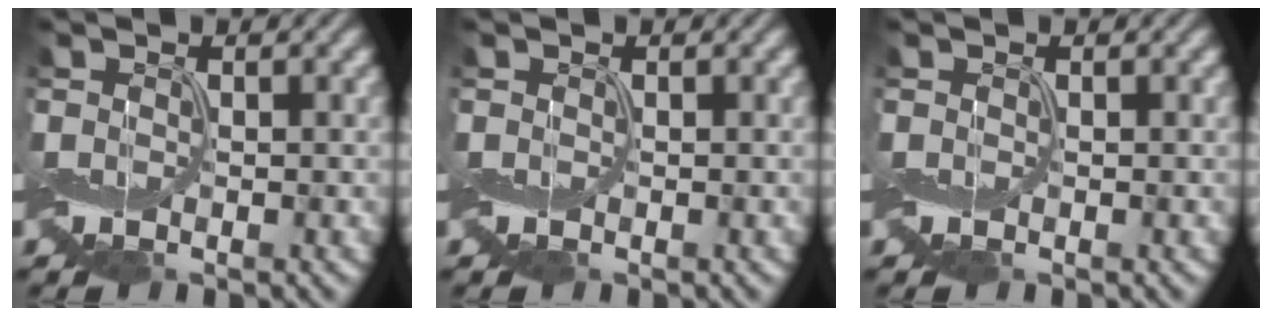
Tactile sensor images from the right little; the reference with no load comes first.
{"total": 0.0}
{"total": 0.0}